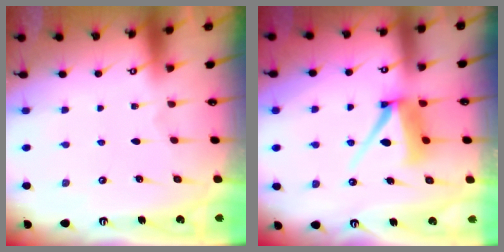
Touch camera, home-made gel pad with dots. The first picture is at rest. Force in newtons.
{"total": 9.9, "press": 9.9, "slide": 1.2}